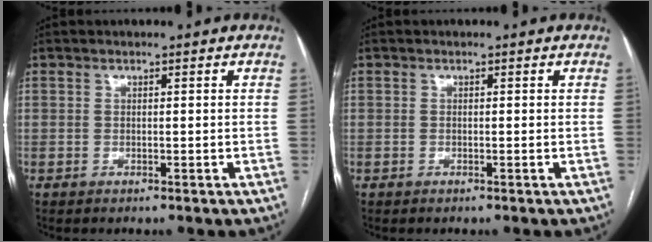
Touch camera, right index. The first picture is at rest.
{"total": 0.0}